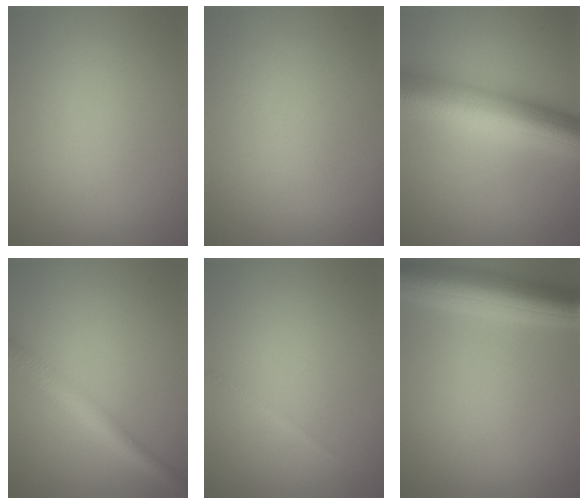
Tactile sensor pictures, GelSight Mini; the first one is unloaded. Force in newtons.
{"total": 0.0}
{"total": 10.7, "press": 10.7, "slide": 0.1}
{"total": 3.5, "press": 3.5, "slide": 0.1}
{"total": 0.7, "press": 0.7, "slide": 0.0}
{"total": 7.4, "press": 7.4, "slide": 0.6}